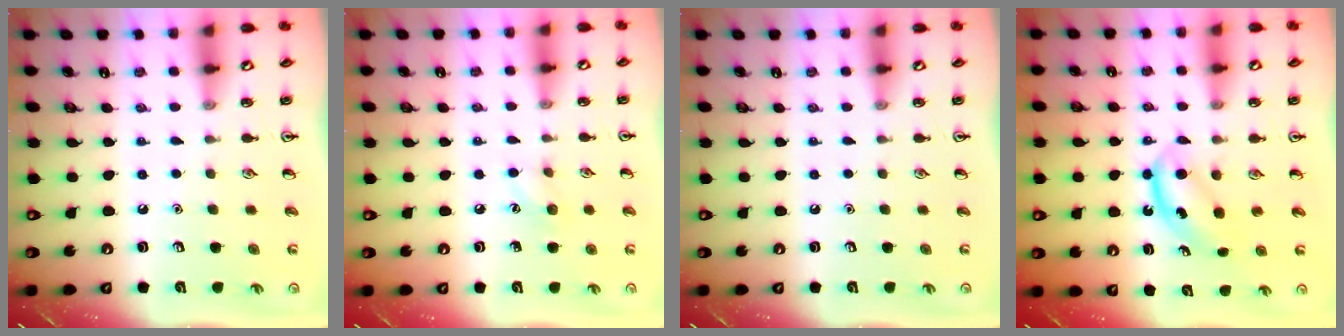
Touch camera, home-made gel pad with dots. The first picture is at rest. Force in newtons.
{"total": 6.0, "press": 5.8, "slide": 1.6}
{"total": 0.0}
{"total": 5.4, "press": 5.4, "slide": 0.8}